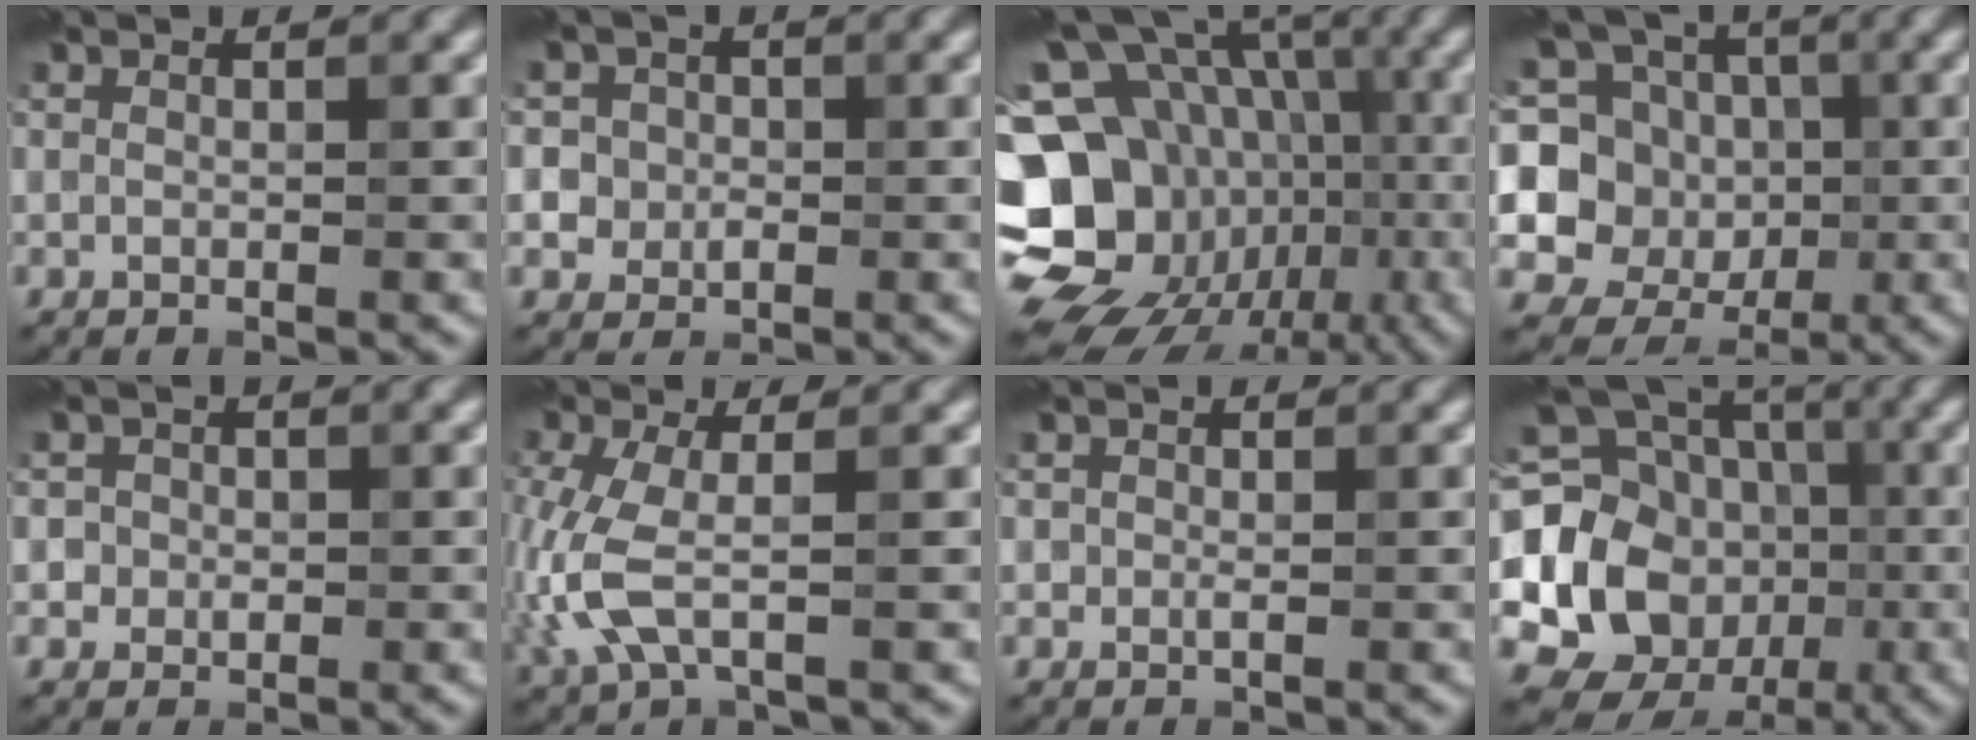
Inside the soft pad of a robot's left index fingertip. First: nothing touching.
{"total": 4.2, "force": [0.6, 3.9, 1.4], "torque": [-0.005, 0.025, -0.004]}
{"total": 20.8, "force": [-6.7, 17.2, 9.5], "torque": [-0.180, 0.000, -0.120]}
{"total": 9.9, "force": [0.1, 9.0, 4.1], "torque": [-0.085, 0.020, -0.019]}
{"total": 1.9, "force": [0.4, 1.8, 0.6], "torque": [0.007, -0.001, 0.005]}
{"total": 4.6, "force": [-0.9, 1.7, 4.2], "torque": [-0.122, -0.005, -0.022]}
{"total": 0.7, "force": [0.0, 0.5, 0.5], "torque": [-0.008, -0.002, -0.002]}
{"total": 18.6, "force": [-0.6, 16.8, 8.0], "torque": [-0.197, 0.020, -0.037]}